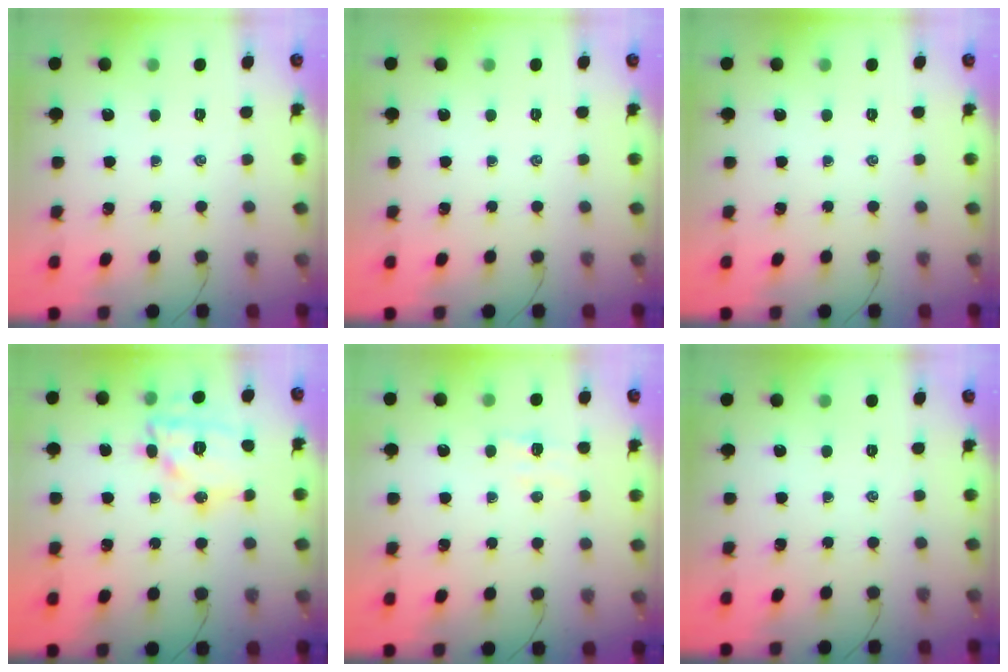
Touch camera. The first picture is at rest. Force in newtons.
{"total": 0.0}
{"total": 0.0}
{"total": 14.4, "press": 14.4, "slide": 0.5}
{"total": 4.8, "press": 4.7, "slide": 1.1}
{"total": 0.0}